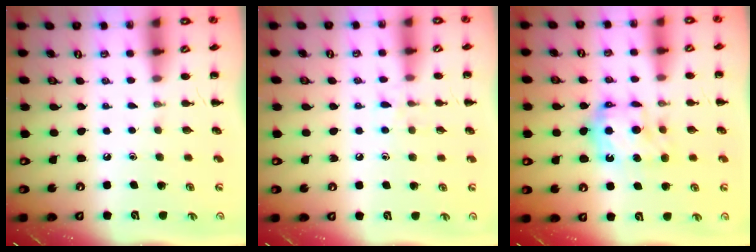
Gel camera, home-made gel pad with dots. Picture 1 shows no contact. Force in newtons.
{"total": 6.5, "press": 6.1, "slide": 2.4}
{"total": 9.6, "press": 9.6, "slide": 0.8}